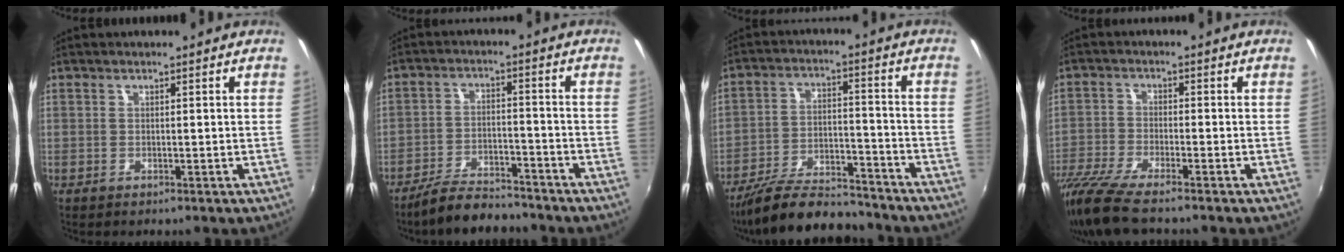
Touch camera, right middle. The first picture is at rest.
{"total": 8.8, "force": [-7.9, 2.0, 3.4], "torque": [-0.086, -0.001, -0.128]}
{"total": 16.5, "force": [-14.4, 3.9, 7.1], "torque": [-0.146, -0.013, -0.227]}
{"total": 9.9, "force": [-8.1, 0.8, 5.6], "torque": [-0.132, -0.036, -0.154]}